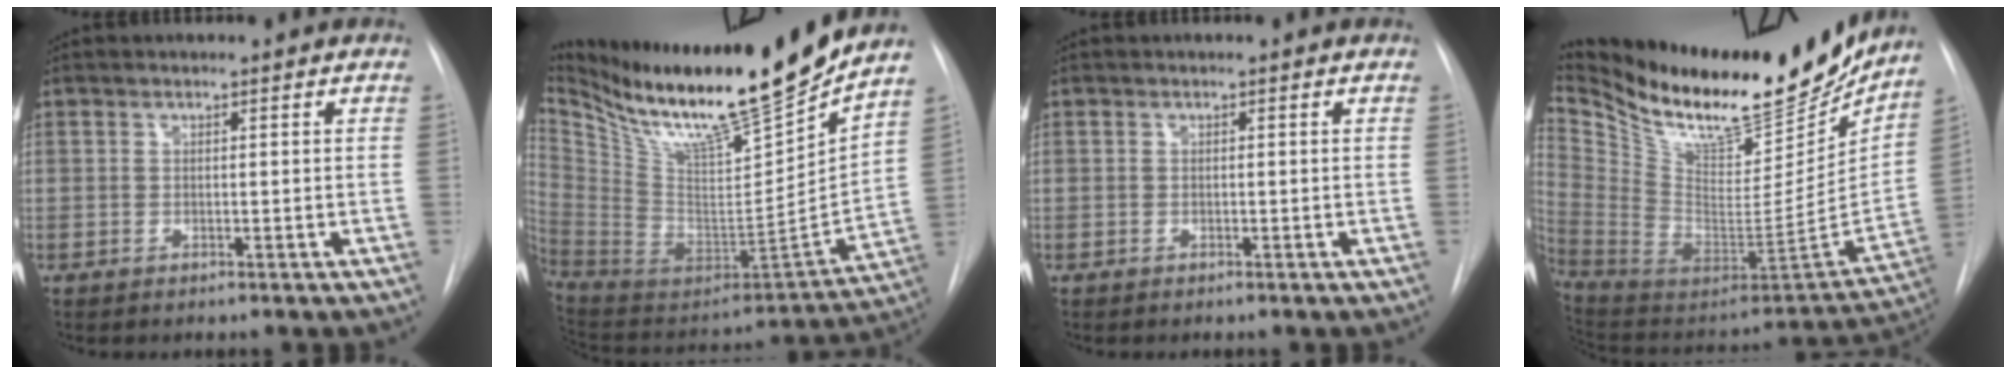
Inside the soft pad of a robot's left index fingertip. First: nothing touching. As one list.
[{"total": 26.3, "force": [21.7, 1.6, 14.8], "torque": [-0.265, -0.054, 0.368]}, {"total": 0.0}, {"total": 30.0, "force": [24.7, 8.7, 14.6], "torque": [-0.267, -0.043, 0.381]}]